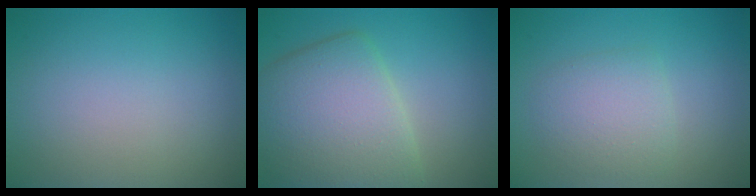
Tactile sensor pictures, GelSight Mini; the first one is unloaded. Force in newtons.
{"total": 7.5, "press": 7.5, "slide": 0.5}
{"total": 2.9, "press": 2.9, "slide": 0.0}